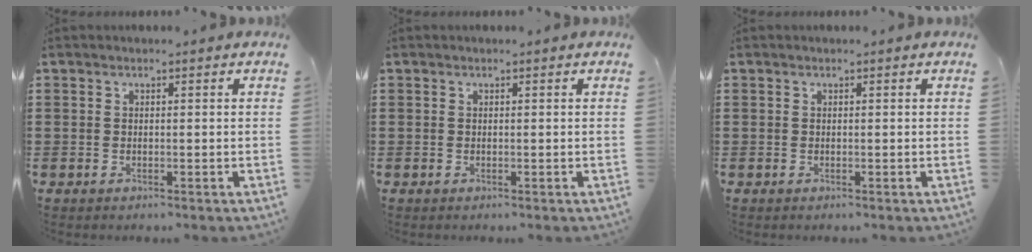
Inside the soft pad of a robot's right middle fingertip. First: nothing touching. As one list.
[{"total": 0.0}, {"total": 0.0}]